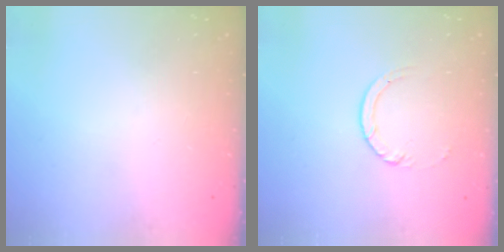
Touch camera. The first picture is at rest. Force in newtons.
{"total": 3.0, "press": 2.9, "slide": 0.4}